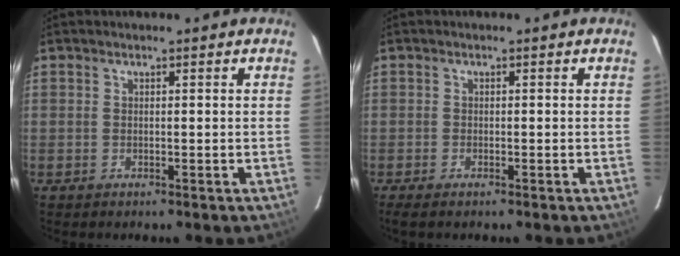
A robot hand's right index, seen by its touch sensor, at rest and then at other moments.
{"total": 2.2, "force": [-1.6, 0.3, 1.4], "torque": [-0.033, -0.006, -0.030]}